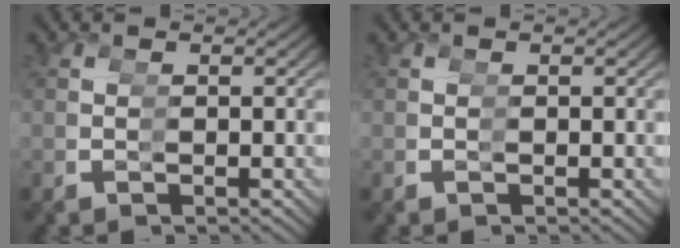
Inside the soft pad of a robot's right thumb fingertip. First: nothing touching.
{"total": 0.0}